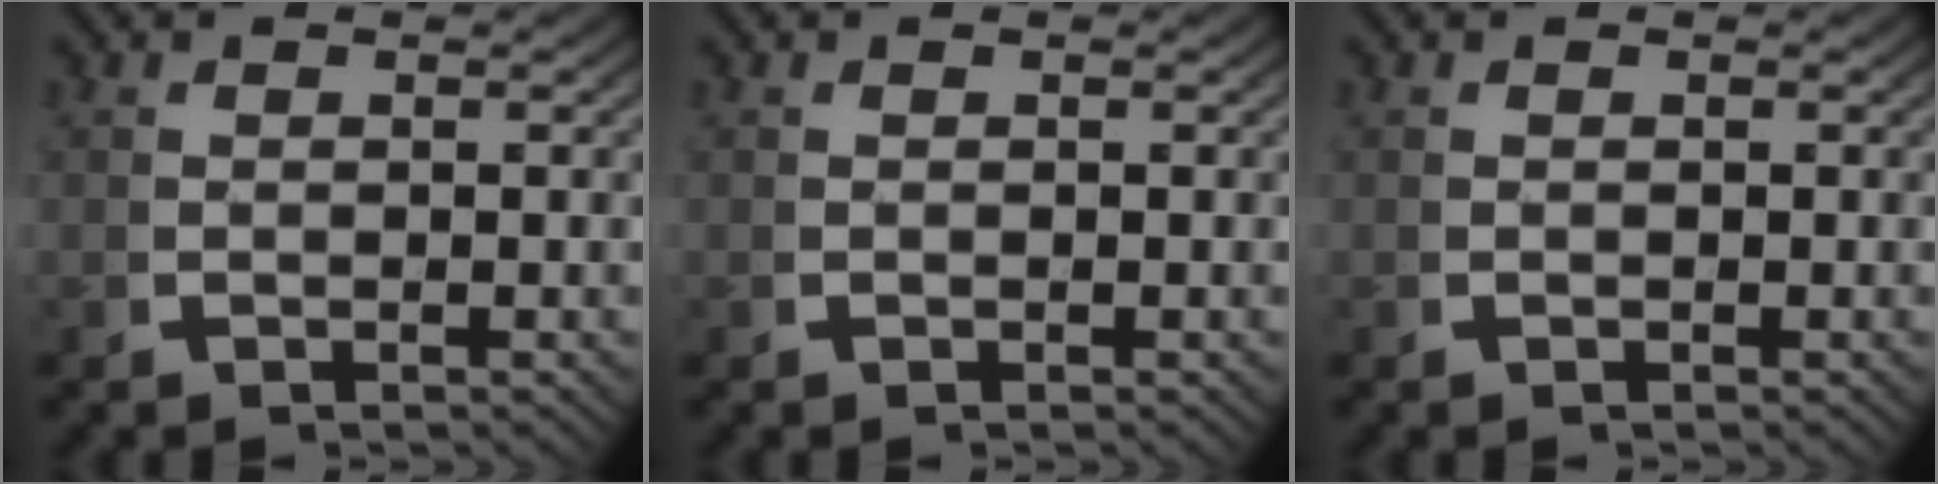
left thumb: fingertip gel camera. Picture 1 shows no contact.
{"total": 0.0}
{"total": 0.0}